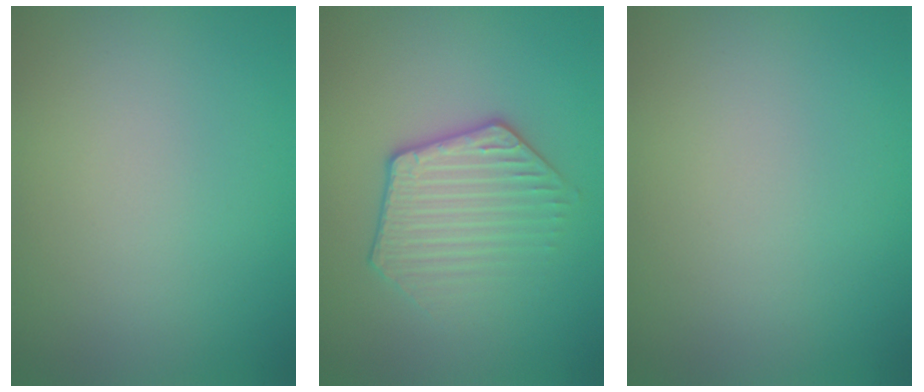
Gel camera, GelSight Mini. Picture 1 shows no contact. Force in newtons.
{"total": 3.4, "press": 3.2, "slide": 1.3}
{"total": 0.0}